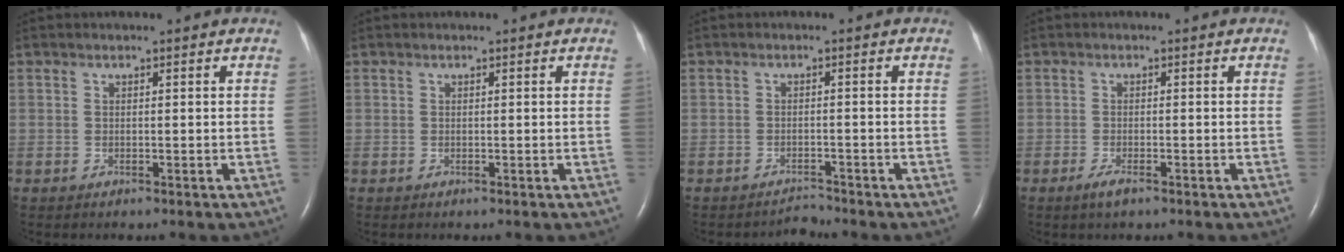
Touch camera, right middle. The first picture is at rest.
{"total": 0.0}
{"total": 1.7, "force": [-1.6, -0.2, -0.6], "torque": [0.011, -0.010, -0.023]}
{"total": 1.9, "force": [-1.3, 0.4, 1.4], "torque": [-0.035, -0.004, -0.024]}